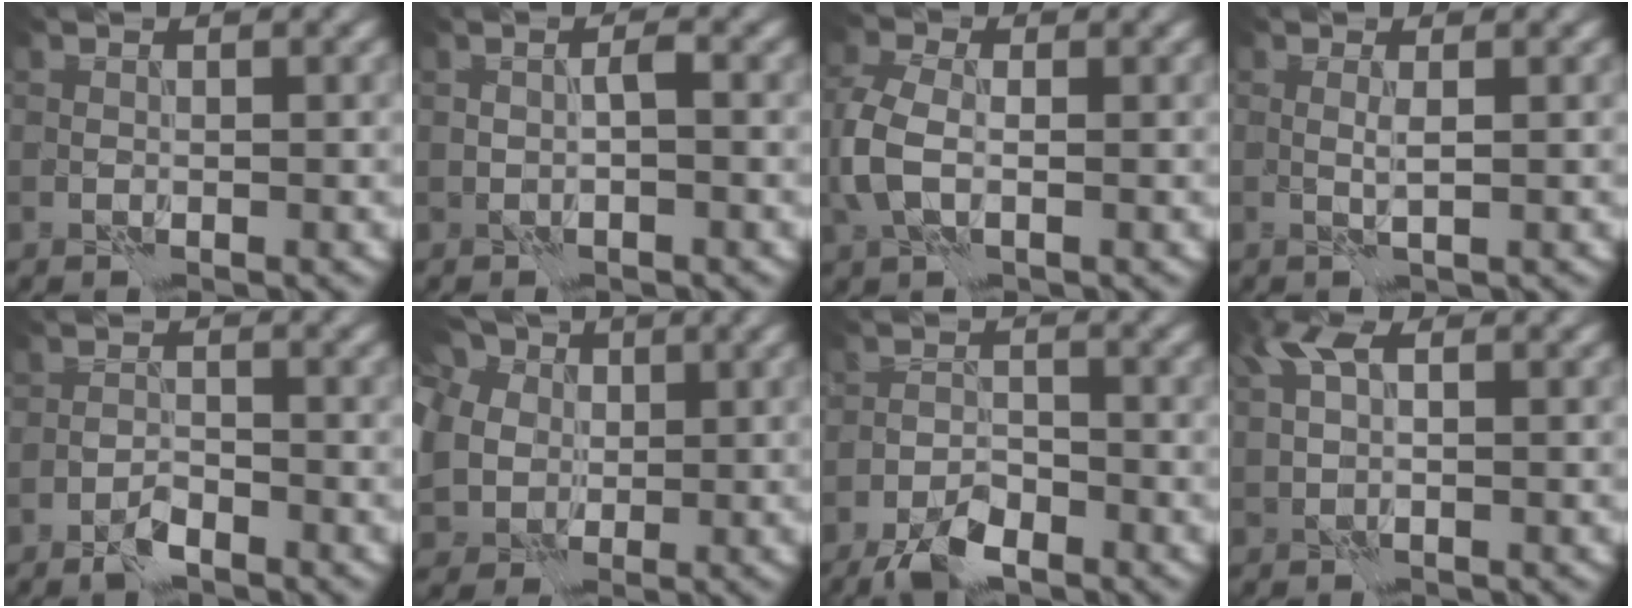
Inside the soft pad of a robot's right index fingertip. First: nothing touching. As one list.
[{"total": 1.0, "force": [-0.3, 0.0, 0.9], "torque": [-0.019, 0.007, -0.005]}, {"total": 3.6, "force": [-0.6, 2.2, 2.8], "torque": [-0.078, 0.004, -0.021]}, {"total": 1.0, "force": [0.3, 0.1, 1.0], "torque": [-0.021, 0.002, 0.002]}, {"total": 2.0, "force": [-1.6, 0.6, 1.0], "torque": [-0.020, 0.003, -0.035]}, {"total": 10.7, "force": [2.4, 8.9, 5.6], "torque": [-0.135, 0.012, 0.017]}, {"total": 4.4, "force": [-3.4, 1.7, 2.3], "torque": [-0.039, 0.000, -0.067]}, {"total": 2.6, "force": [1.1, 1.0, 2.1], "torque": [-0.048, 0.010, 0.019]}]